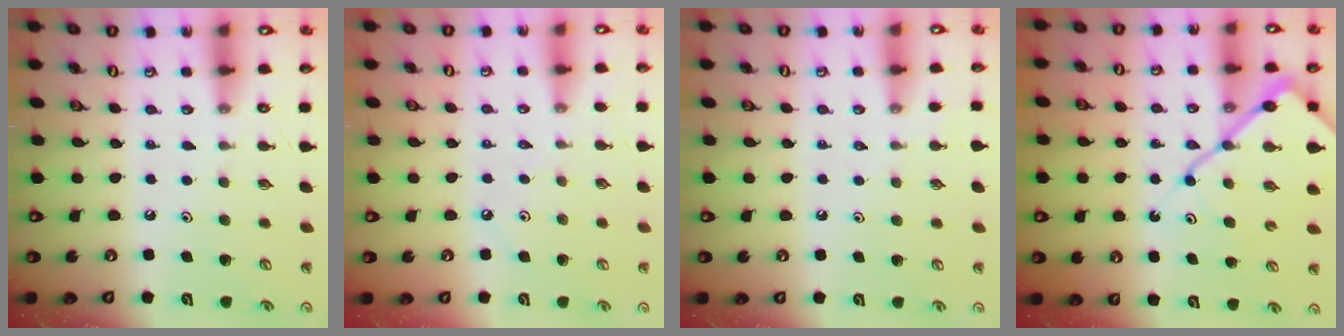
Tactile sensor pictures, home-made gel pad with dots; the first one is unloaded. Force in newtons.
{"total": 1.6, "press": 1.6, "slide": 0.3}
{"total": 0.6, "press": 0.6, "slide": 0.2}
{"total": 14.2, "press": 14.1, "slide": 1.6}